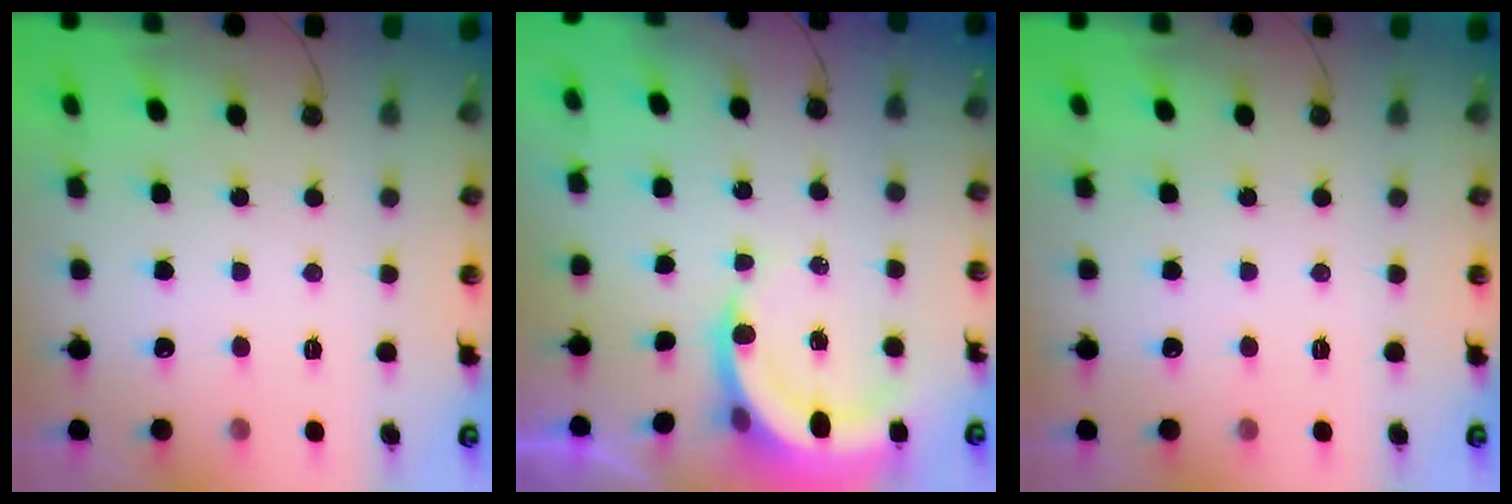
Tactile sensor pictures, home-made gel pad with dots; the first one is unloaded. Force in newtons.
{"total": 5.6, "press": 5.6, "slide": 0.6}
{"total": 0.0}